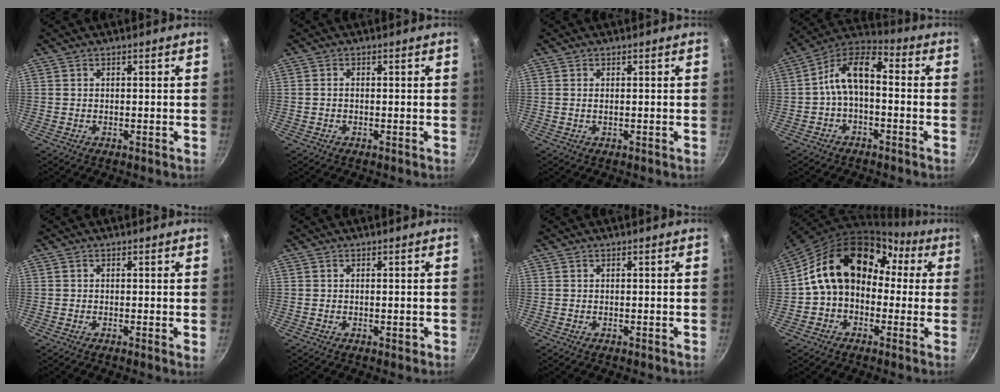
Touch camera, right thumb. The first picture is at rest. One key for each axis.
{"total": 0.6, "fx": -0.2, "fy": 0.4, "fz": 0.4, "tx": -0.008, "ty": 0.004, "tz": -0.005}
{"total": 0.6, "fx": 0.1, "fy": 0.1, "fz": 0.6, "tx": -0.014, "ty": -0.001, "tz": 0.001}
{"total": 10.1, "fx": -1.0, "fy": 5.4, "fz": 8.4, "tx": -0.144, "ty": 0.049, "tz": -0.032}
{"total": 0.8, "fx": 0.0, "fy": 0.1, "fz": 0.8, "tx": -0.011, "ty": -0.004, "tz": -0.006}
{"total": 1.0, "fx": -0.3, "fy": 0.5, "fz": 0.8, "tx": -0.010, "ty": 0.001, "tz": -0.005}
{"total": 0.0}
{"total": 17.4, "fx": 1.6, "fy": 13.3, "fz": 11.1, "tx": -0.151, "ty": 0.057, "tz": 0.014}